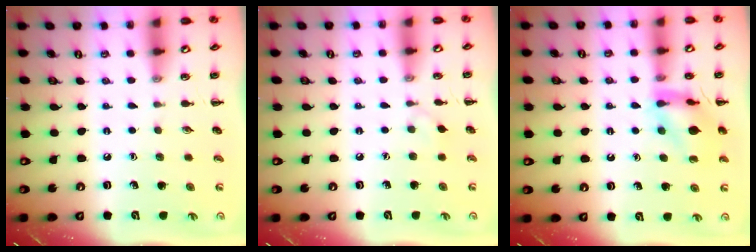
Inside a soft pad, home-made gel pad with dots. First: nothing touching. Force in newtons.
{"total": 2.9, "press": 2.6, "slide": 1.1}
{"total": 14.0, "press": 13.9, "slide": 1.4}